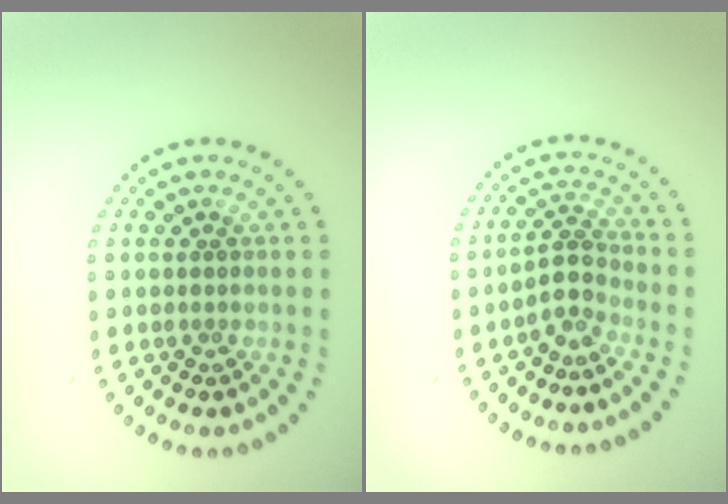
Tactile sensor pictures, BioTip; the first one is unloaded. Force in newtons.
{"total": 2.2, "press": 1.7, "slide": 1.4}